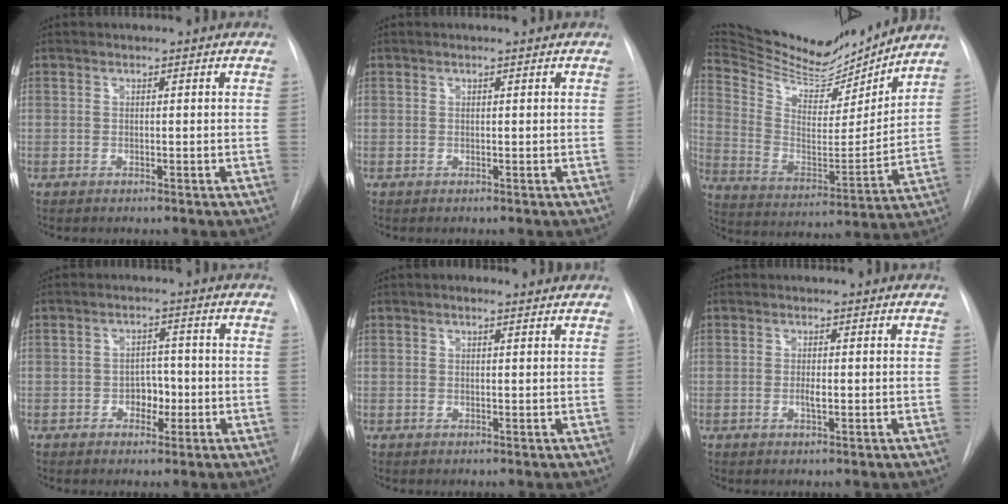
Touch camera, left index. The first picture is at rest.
{"total": 0.7, "force": [0.6, -0.1, 0.1], "torque": [-0.007, 0.002, 0.012]}
{"total": 20.5, "force": [19.0, 4.5, 6.1], "torque": [-0.114, -0.023, 0.307]}
{"total": 3.2, "force": [-1.1, 2.3, 2.0], "torque": [-0.022, 0.005, -0.016]}
{"total": 1.9, "force": [1.5, 0.6, 1.0], "torque": [-0.018, 0.013, 0.021]}
{"total": 1.0, "force": [-0.1, 0.2, 0.9], "torque": [-0.020, -0.005, -0.002]}